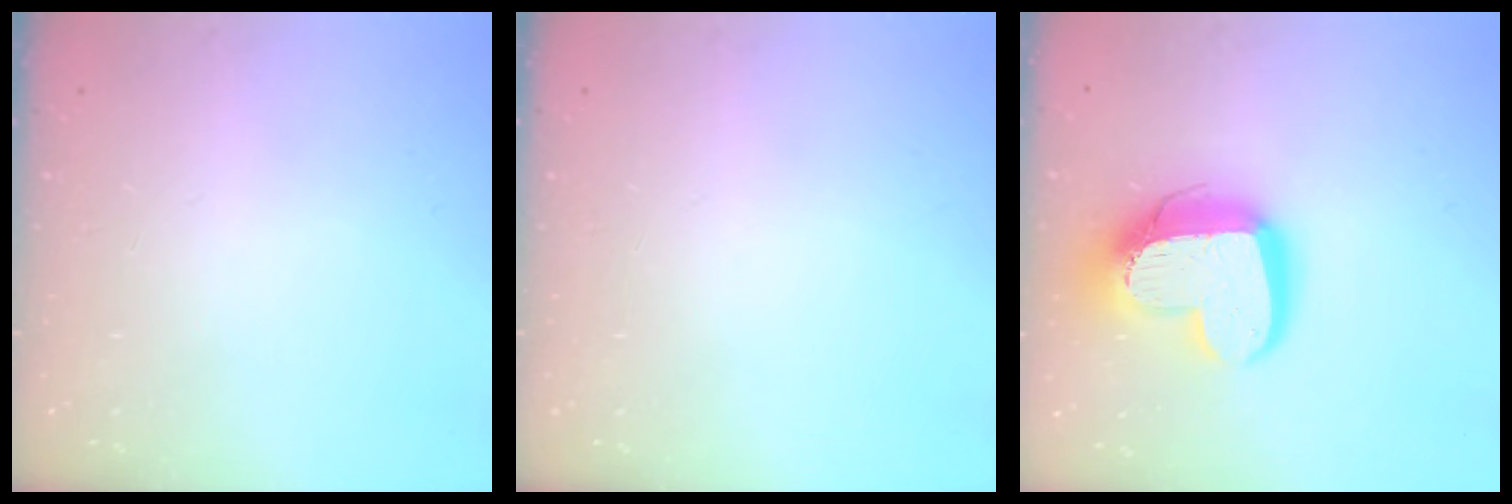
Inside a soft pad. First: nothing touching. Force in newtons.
{"total": 0.0}
{"total": 17.2, "press": 17.2, "slide": 1.5}